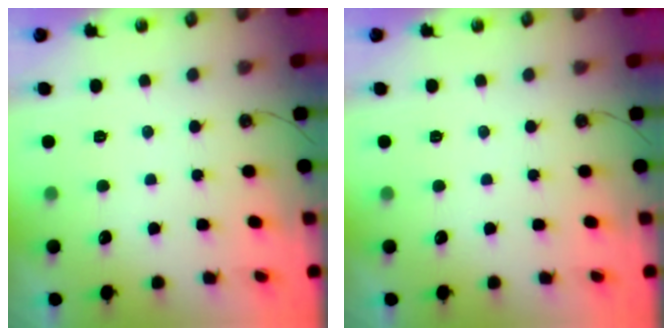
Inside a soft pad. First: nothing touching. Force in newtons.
{"total": 0.0}